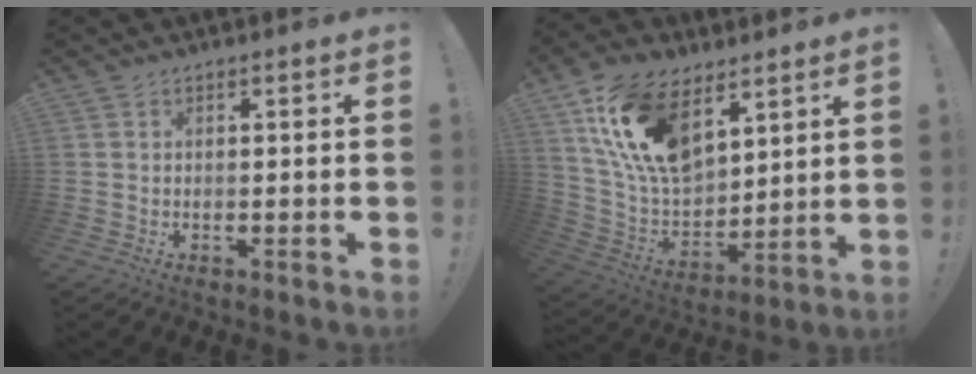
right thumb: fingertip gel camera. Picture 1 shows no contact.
{"total": 20.0, "force": [10.1, 12.1, 12.3], "torque": [-0.242, -0.056, 0.184]}